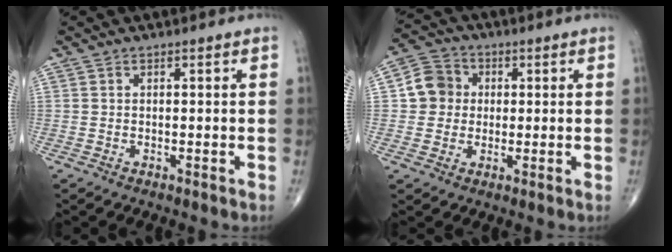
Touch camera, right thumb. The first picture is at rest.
{"total": 6.9, "force": [0.6, 6.5, 2.2], "torque": [-0.013, 0.012, -0.001]}